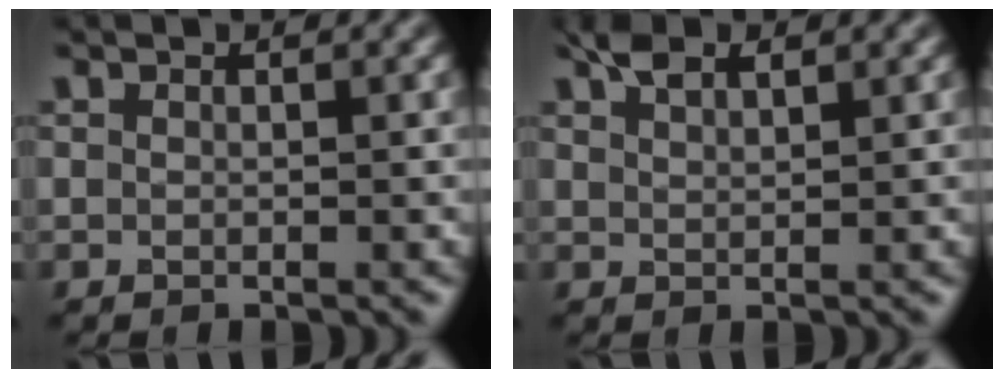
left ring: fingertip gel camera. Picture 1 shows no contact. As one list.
[{"total": 2.6, "force": [1.9, 0.9, 1.6], "torque": [-0.028, 0.007, 0.036]}]